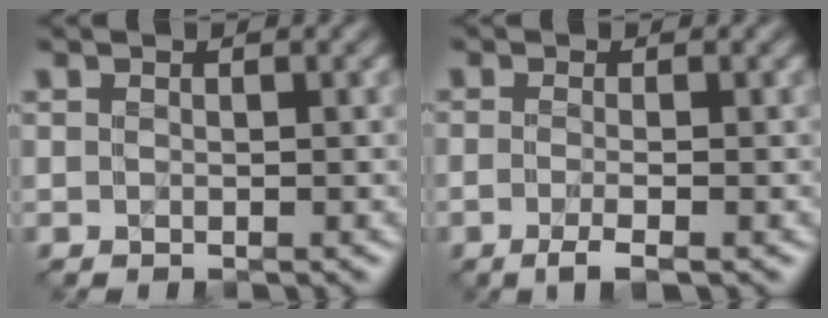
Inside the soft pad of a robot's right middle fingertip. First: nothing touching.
{"total": 1.3, "force": [-1.1, -0.2, 0.8], "torque": [-0.035, -0.001, -0.027]}